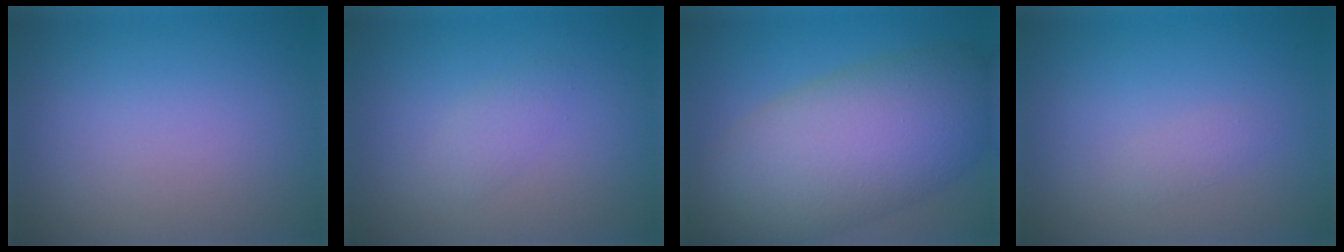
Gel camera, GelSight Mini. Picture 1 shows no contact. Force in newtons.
{"total": 1.3, "press": 1.3, "slide": 0.0}
{"total": 11.2, "press": 11.1, "slide": 0.5}
{"total": 0.8, "press": 0.8, "slide": 0.0}